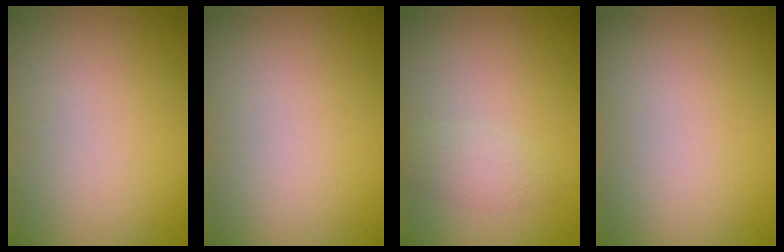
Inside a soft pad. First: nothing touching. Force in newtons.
{"total": 0.0}
{"total": 1.6, "press": 1.6, "slide": 0.1}
{"total": 0.0}